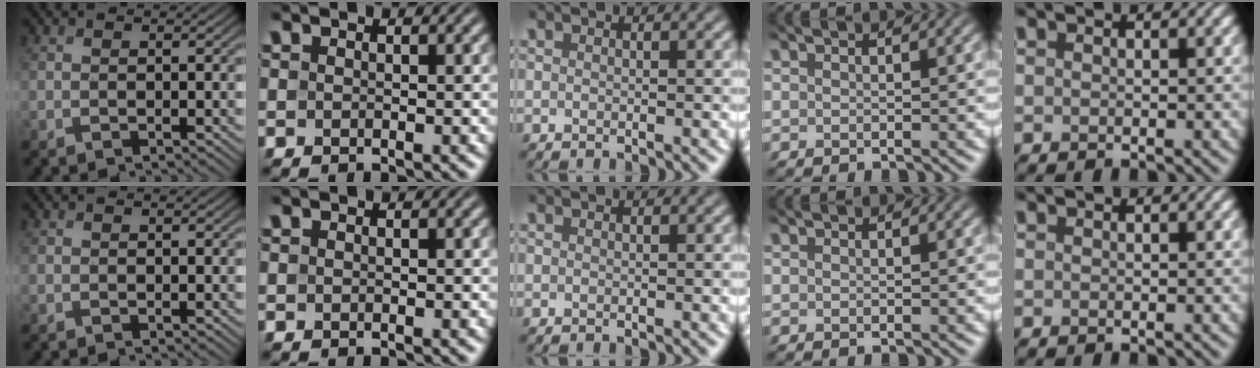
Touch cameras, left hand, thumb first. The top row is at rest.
{}